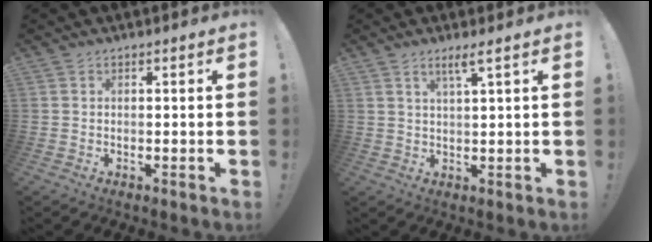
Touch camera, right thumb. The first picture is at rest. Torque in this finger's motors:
{"motor_torque": [-0.34, 0.43, -0.03, -0.18, 0.14]}